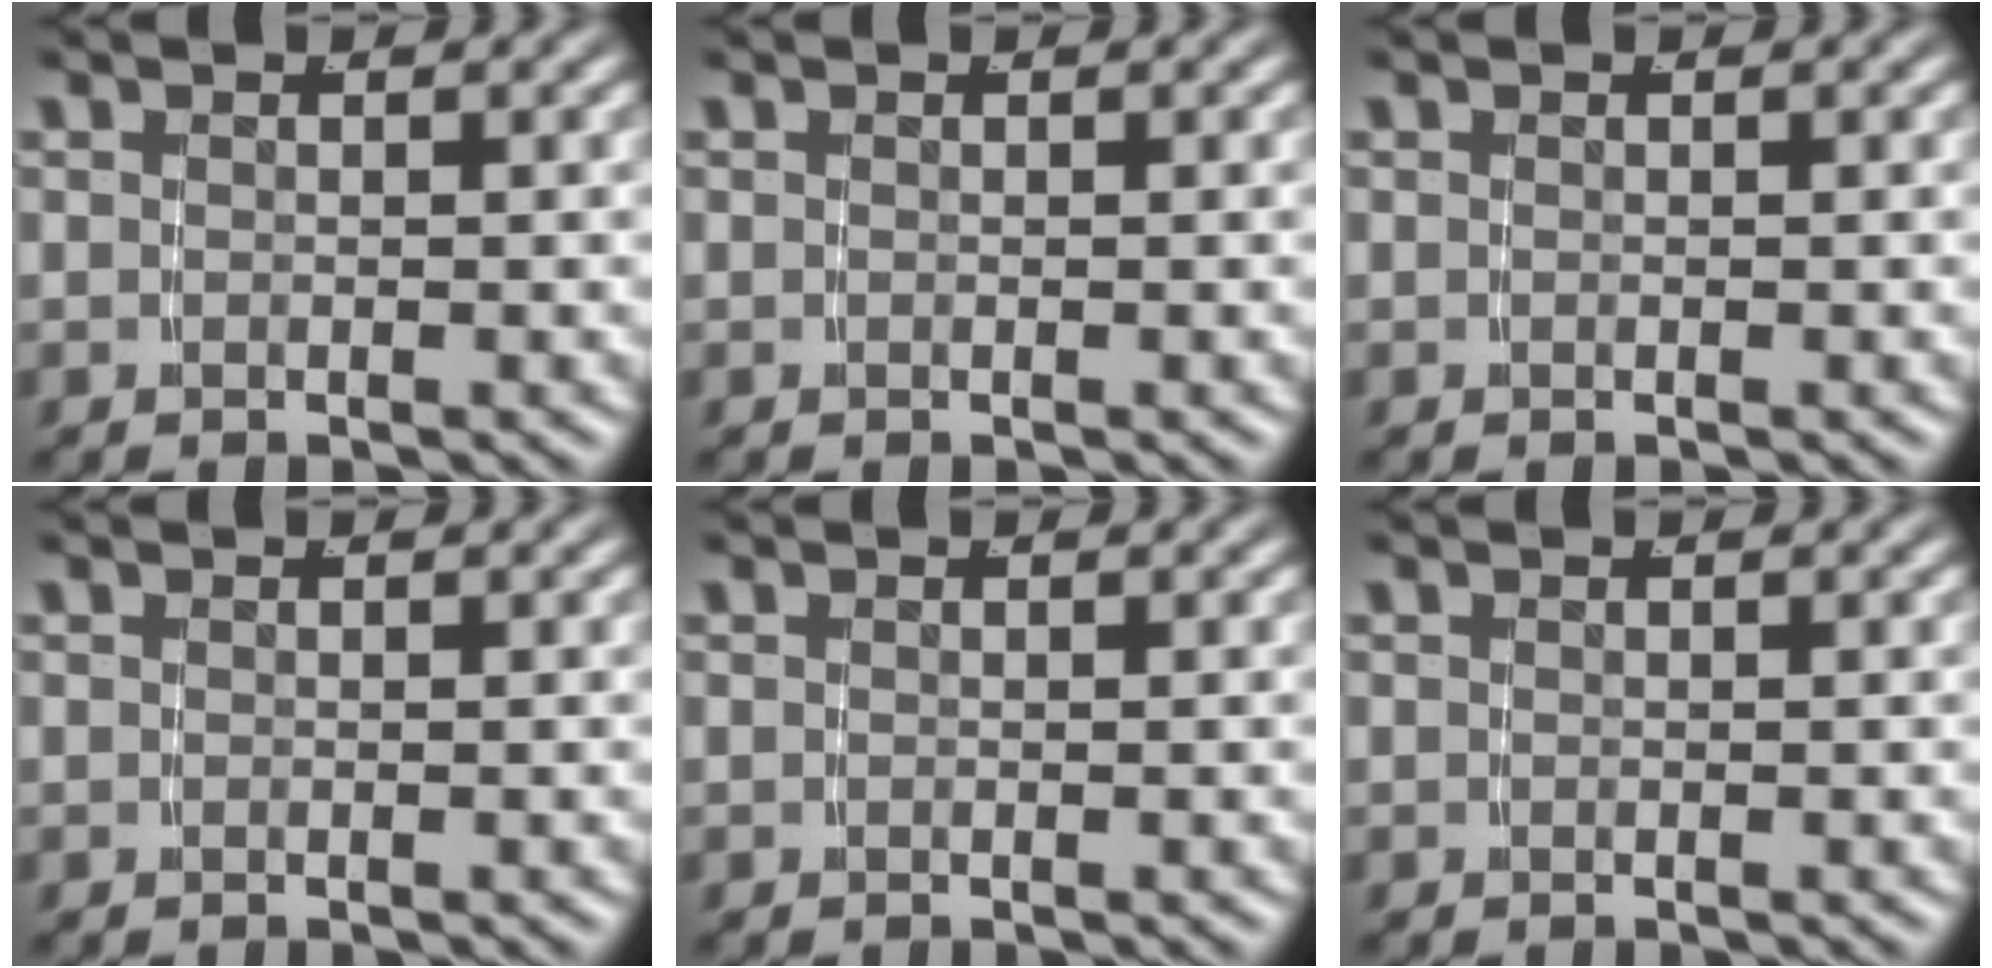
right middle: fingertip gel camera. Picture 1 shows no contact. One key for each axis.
{"total": 0.0}
{"total": 0.0}
{"total": 0.0}
{"total": 0.0}
{"total": 0.0}